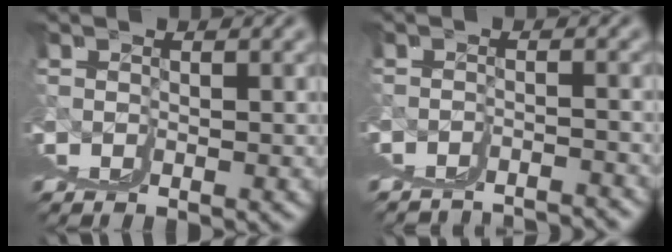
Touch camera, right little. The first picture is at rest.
{"total": 3.1, "force": [0.4, 0.4, 3.0], "torque": [-0.029, 0.011, 0.006]}